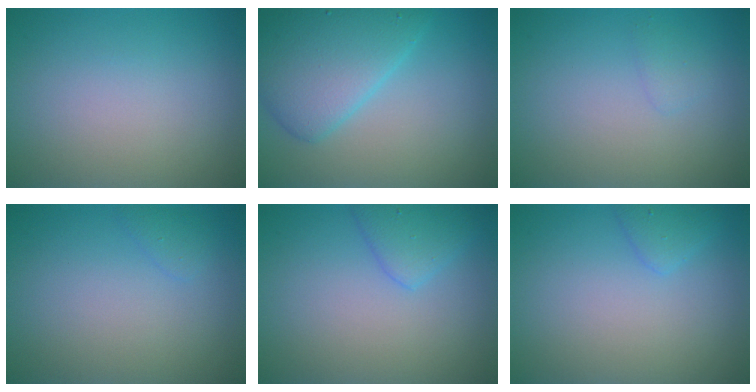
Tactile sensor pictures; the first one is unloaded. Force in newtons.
{"total": 6.0, "press": 6.0, "slide": 0.2}
{"total": 0.8, "press": 0.8, "slide": 0.0}
{"total": 0.9, "press": 0.9, "slide": 0.0}
{"total": 2.3, "press": 2.3, "slide": 0.1}
{"total": 1.4, "press": 1.4, "slide": 0.1}